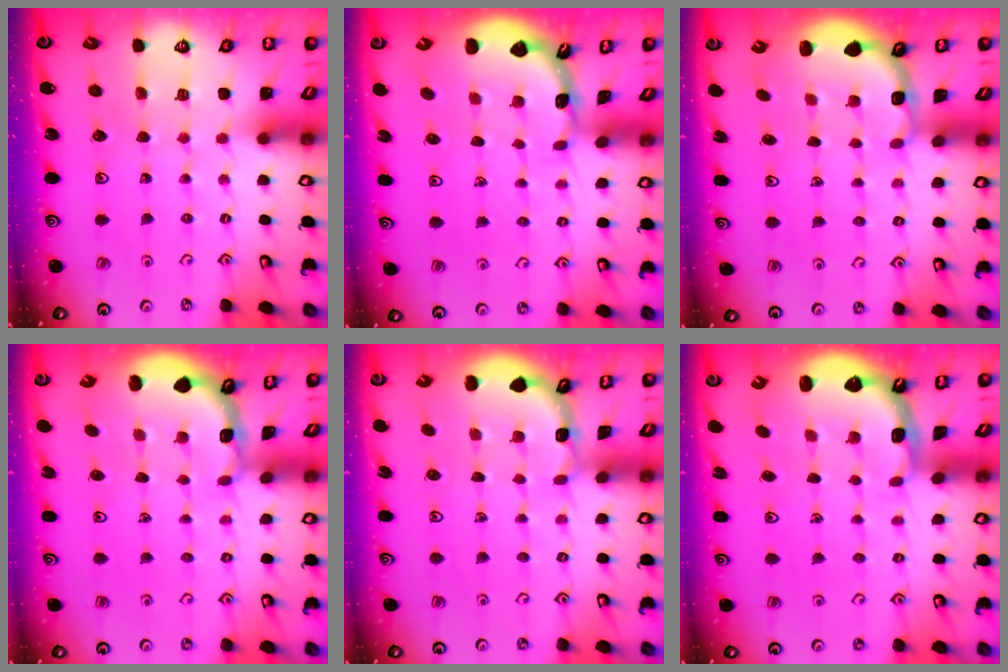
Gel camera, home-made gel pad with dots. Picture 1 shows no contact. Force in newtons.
{"total": 1.7, "press": 1.7, "slide": 0.1}
{"total": 2.8, "press": 2.3, "slide": 1.7}
{"total": 1.8, "press": 1.8, "slide": 0.2}
{"total": 2.1, "press": 2.1, "slide": 0.2}
{"total": 2.7, "press": 1.5, "slide": 2.2}